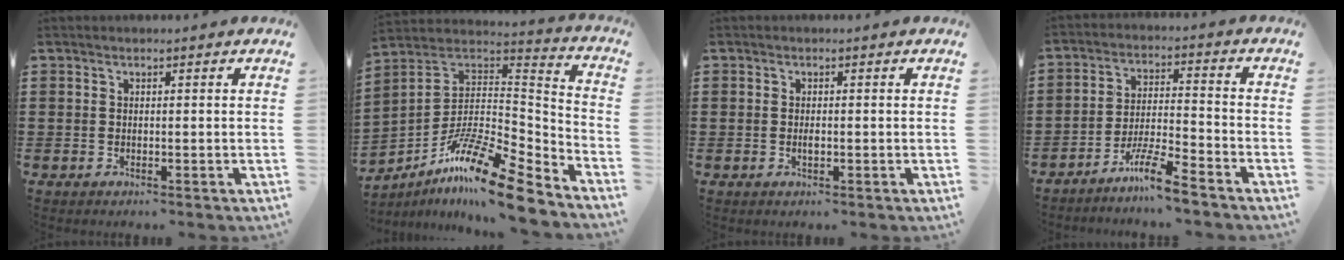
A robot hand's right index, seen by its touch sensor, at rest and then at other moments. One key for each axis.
{"total": 15.0, "fx": -10.4, "fy": 2.7, "fz": 10.4, "tx": -0.185, "ty": 0.023, "tz": -0.191}
{"total": 1.1, "fx": -0.2, "fy": 0.5, "fz": 1.0, "tx": -0.020, "ty": -0.001, "tz": -0.003}
{"total": 7.2, "fx": -5.9, "fy": 0.2, "fz": 4.1, "tx": -0.086, "ty": -0.002, "tz": -0.112}